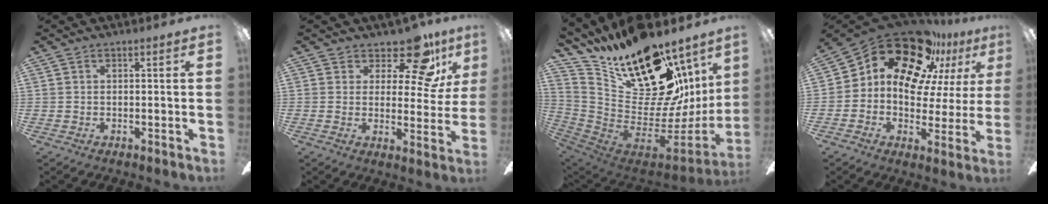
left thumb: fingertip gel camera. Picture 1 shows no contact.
{"total": 13.3, "force": [9.2, 5.2, 8.1], "torque": [-0.112, -0.061, 0.156]}
{"total": 27.2, "force": [16.6, 12.6, 17.5], "torque": [-0.304, -0.122, 0.311]}
{"total": 21.3, "force": [14.3, 10.9, 11.5], "torque": [-0.197, -0.098, 0.249]}